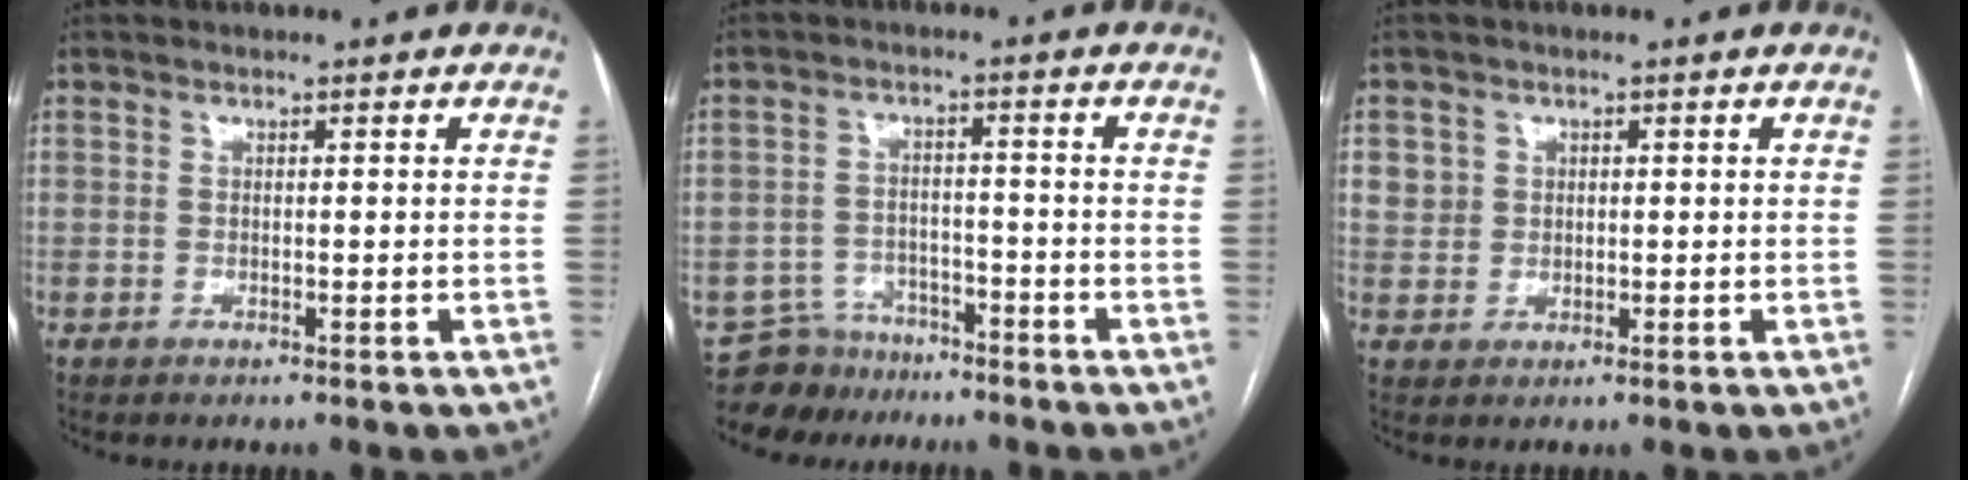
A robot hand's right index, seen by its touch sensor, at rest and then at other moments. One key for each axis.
{"total": 6.2, "fx": -5.3, "fy": 3.2, "fz": -0.7, "tx": 0.015, "ty": 0.010, "tz": -0.091}
{"total": 3.1, "fx": 1.0, "fy": 2.9, "fz": 0.3, "tx": 0.004, "ty": 0.005, "tz": 0.020}